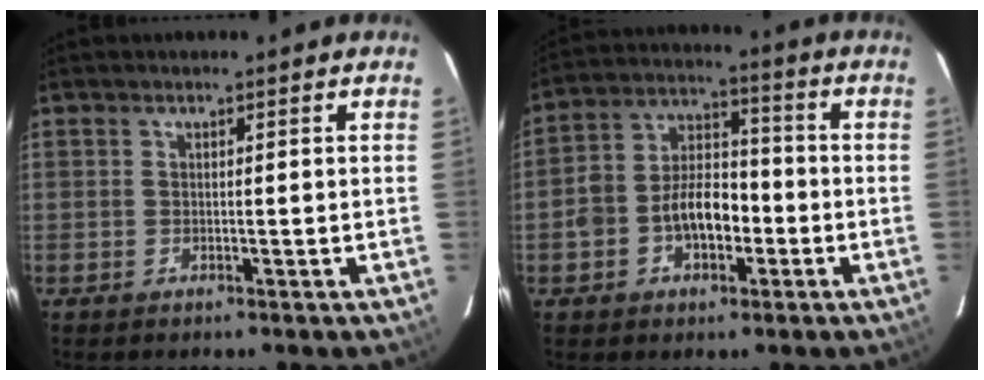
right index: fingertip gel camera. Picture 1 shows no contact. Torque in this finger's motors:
{"motor_torque": [0.37, 0.04, 0.29, 0.10]}